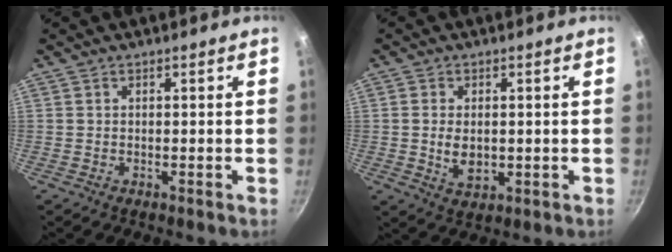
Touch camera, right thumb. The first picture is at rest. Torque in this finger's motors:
{"motor_torque": [-0.34, 0.50, -0.42, 0.18, 0.00]}